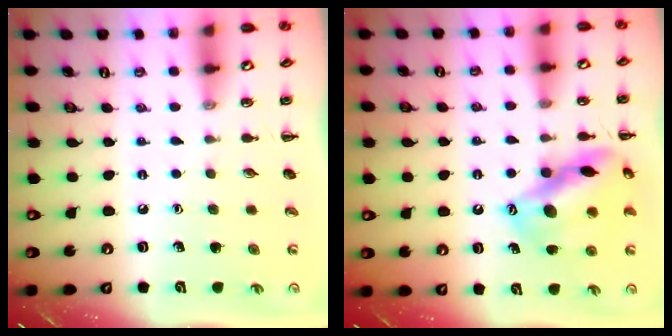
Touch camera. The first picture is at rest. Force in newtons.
{"total": 15.7, "press": 15.5, "slide": 2.4}